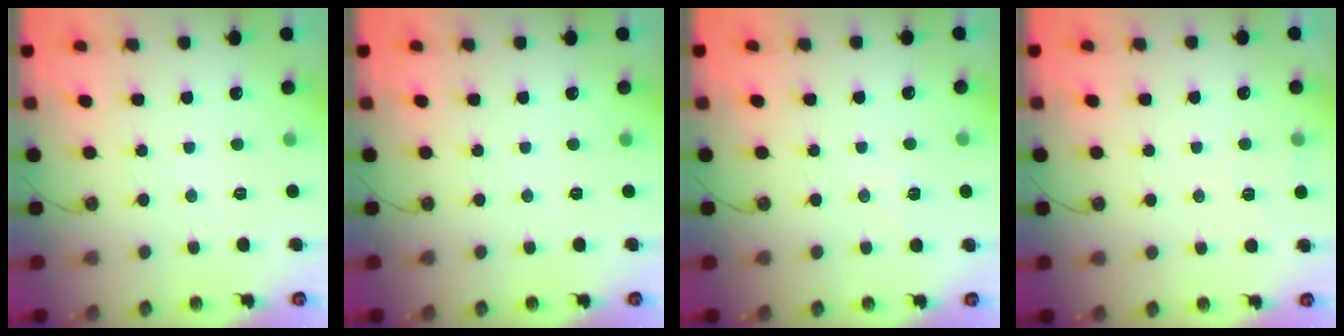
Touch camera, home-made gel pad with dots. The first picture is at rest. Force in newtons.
{"total": 0.0}
{"total": 5.9, "press": 5.7, "slide": 1.5}
{"total": 6.9, "press": 5.7, "slide": 4.0}